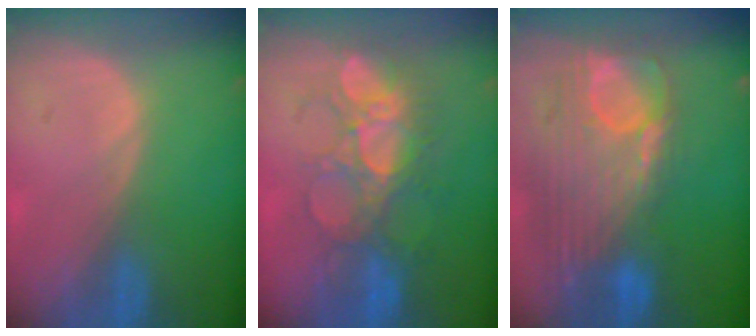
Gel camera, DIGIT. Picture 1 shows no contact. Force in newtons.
{"total": 8.6, "press": 8.3, "slide": 2.1}
{"total": 12.7, "press": 10.7, "slide": 6.7}